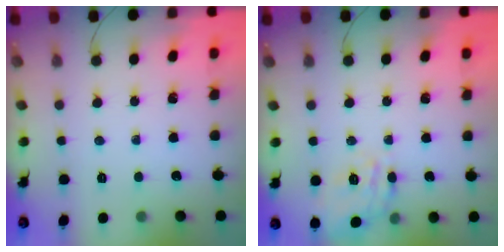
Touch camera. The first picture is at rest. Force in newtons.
{"total": 13.7, "press": 13.7, "slide": 0.6}